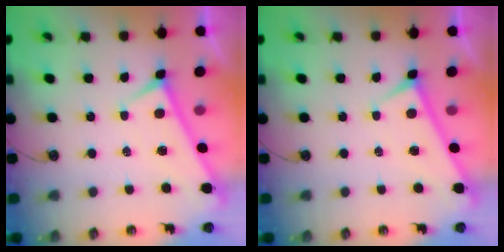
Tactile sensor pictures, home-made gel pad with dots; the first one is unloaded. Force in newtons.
{"total": 0.0}